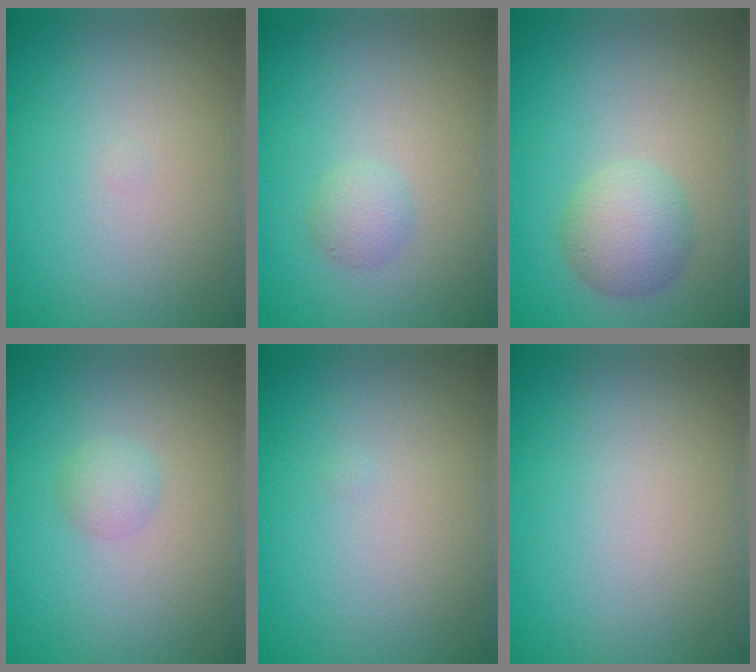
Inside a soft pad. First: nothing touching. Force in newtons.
{"total": 1.4, "press": 1.4, "slide": 0.0}
{"total": 3.3, "press": 3.3, "slide": 0.2}
{"total": 1.3, "press": 1.3, "slide": 0.1}
{"total": 0.0}
{"total": 0.0}